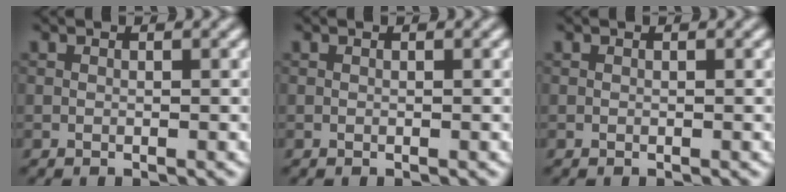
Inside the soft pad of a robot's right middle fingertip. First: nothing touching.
{"total": 0.0}
{"total": 0.0}